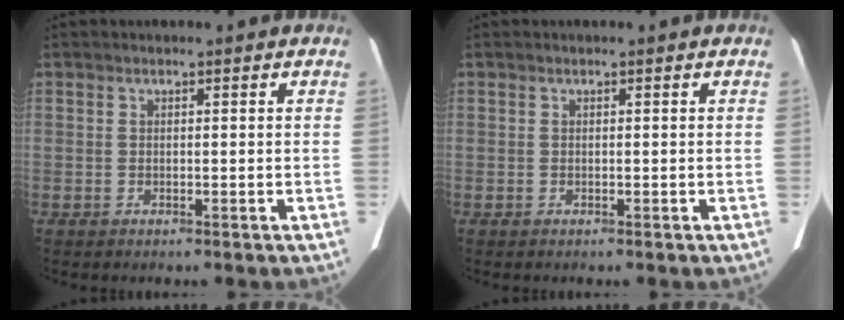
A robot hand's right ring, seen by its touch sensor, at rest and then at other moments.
{"total": 0.0}